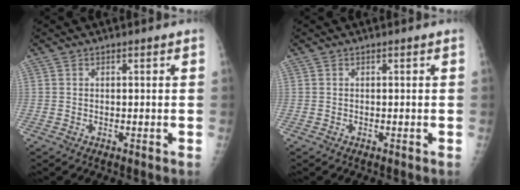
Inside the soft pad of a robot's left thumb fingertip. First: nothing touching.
{"total": 0.0}